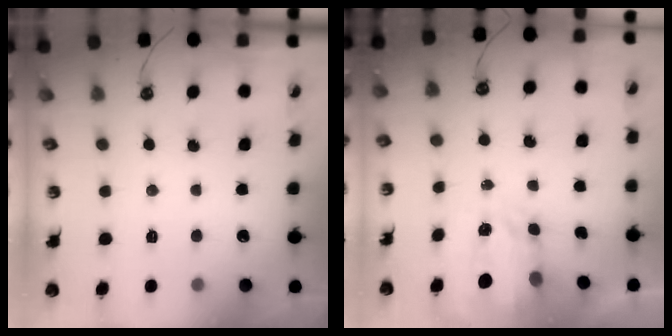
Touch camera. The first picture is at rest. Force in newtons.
{"total": 3.7, "press": 3.7, "slide": 0.5}